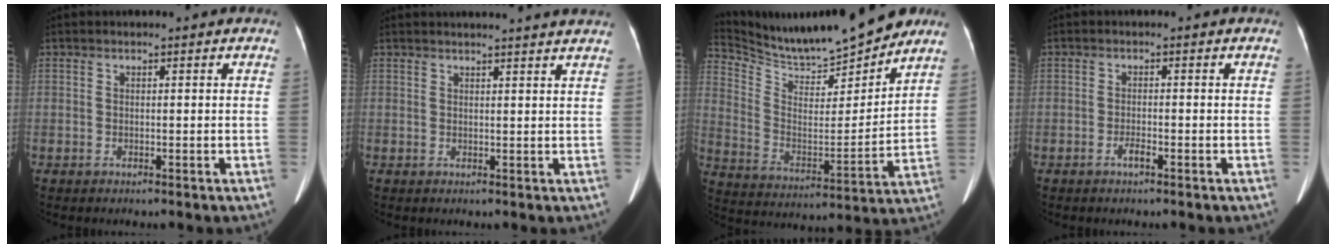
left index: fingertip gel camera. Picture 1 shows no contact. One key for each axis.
{"total": 9.4, "fx": 8.9, "fy": -0.7, "fz": 2.9, "tx": -0.035, "ty": 0.002, "tz": 0.086}
{"total": 17.3, "fx": 16.2, "fy": 2.0, "fz": 5.7, "tx": -0.116, "ty": -0.023, "tz": 0.268}
{"total": 1.1, "fx": -0.9, "fy": 0.0, "fz": 0.7, "tx": -0.018, "ty": -0.004, "tz": -0.017}